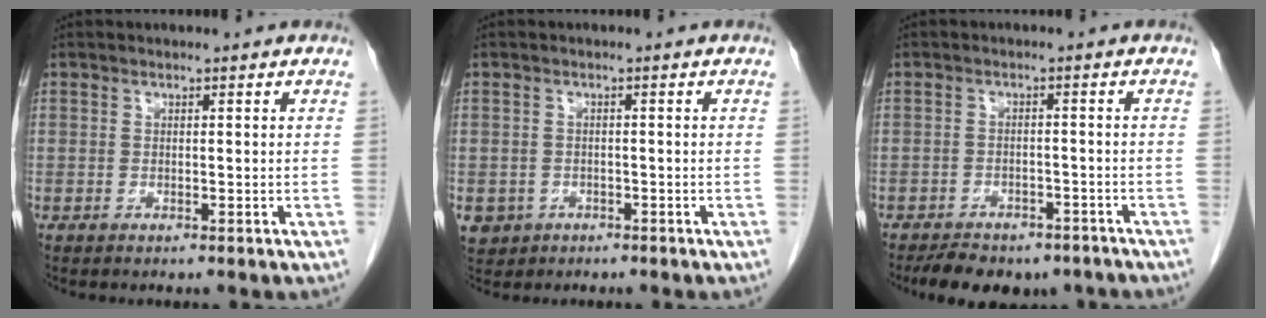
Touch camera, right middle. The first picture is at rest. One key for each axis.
{"total": 4.5, "fx": -2.2, "fy": 3.9, "fz": 0.7, "tx": -0.016, "ty": 0.004, "tz": -0.030}
{"total": 10.5, "fx": -8.4, "fy": 4.8, "fz": 4.1, "tx": -0.059, "ty": 0.000, "tz": -0.107}